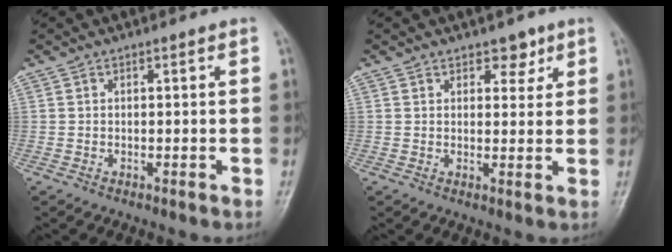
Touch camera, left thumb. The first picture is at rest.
{"total": 3.4, "force": [2.2, 2.1, 1.4], "torque": [0.006, -0.012, 0.030]}